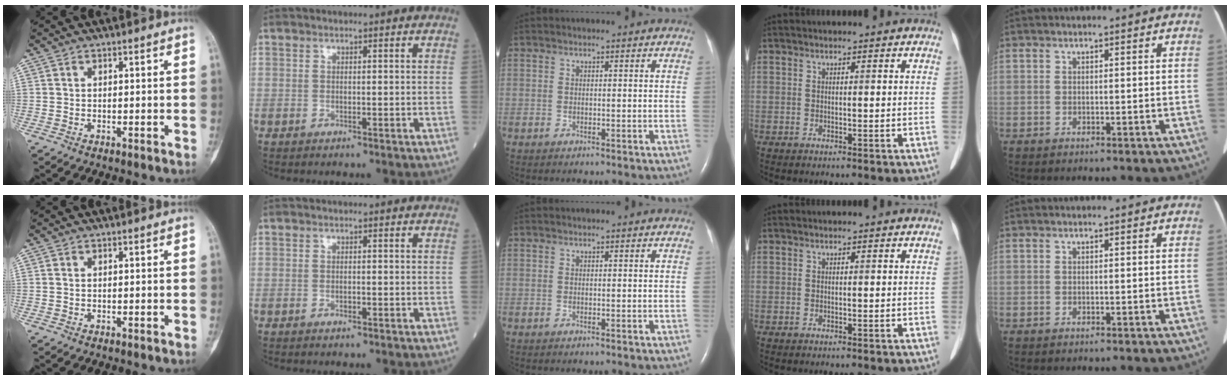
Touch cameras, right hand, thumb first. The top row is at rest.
{"index": {"total": 0.8, "force": [-0.4, 0.2, 0.6], "torque": [-0.014, 0.000, -0.006]}}